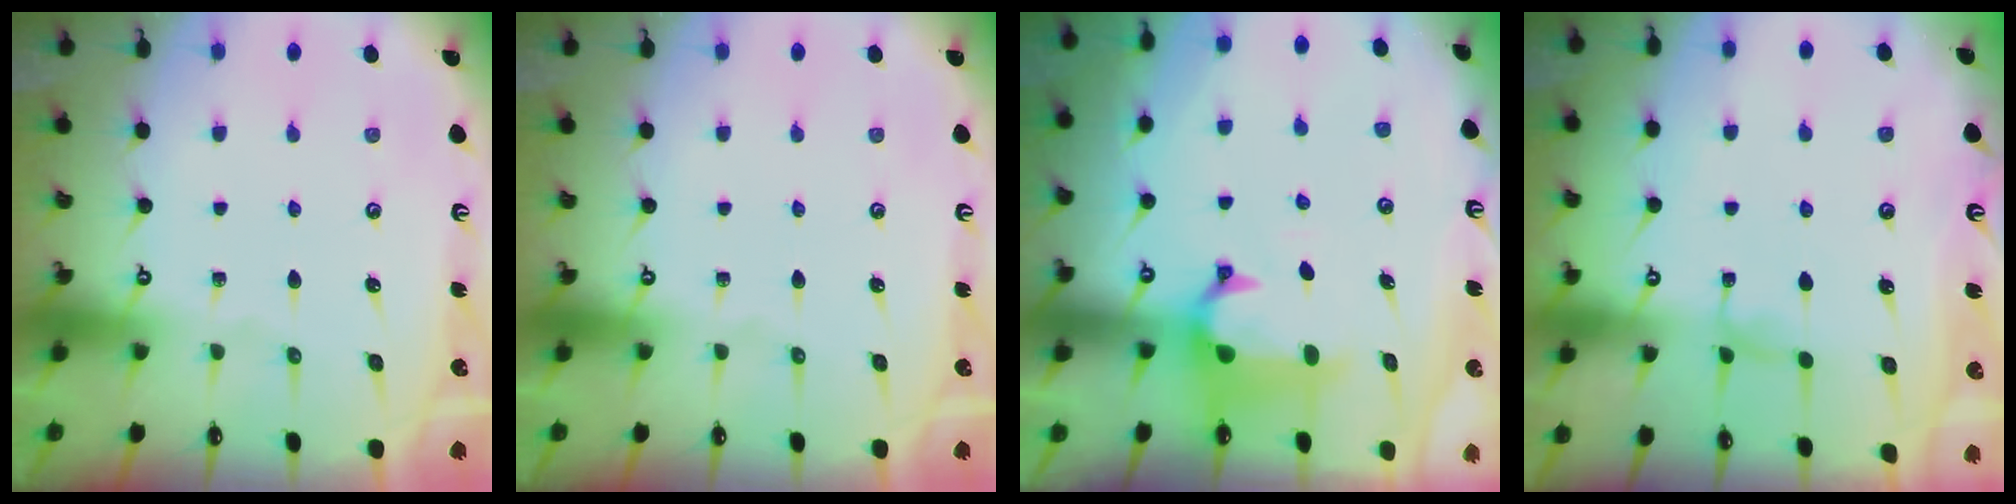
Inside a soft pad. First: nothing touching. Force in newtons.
{"total": 0.0}
{"total": 1.2, "press": 0.6, "slide": 1.0}
{"total": 0.8, "press": 0.0, "slide": 0.8}